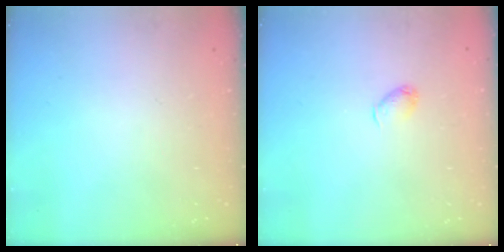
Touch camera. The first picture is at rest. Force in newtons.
{"total": 3.6, "press": 3.5, "slide": 0.7}